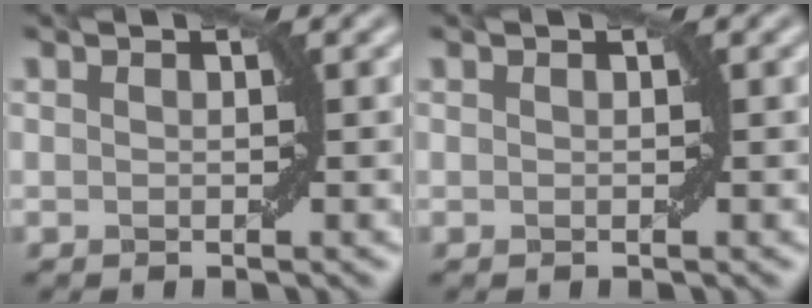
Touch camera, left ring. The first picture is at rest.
{"total": 0.0}